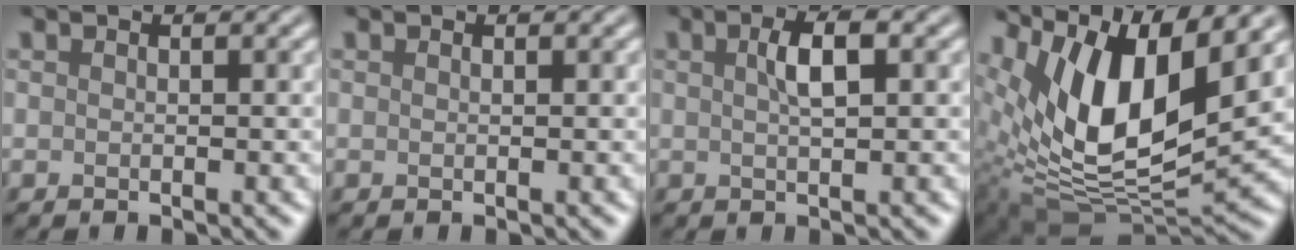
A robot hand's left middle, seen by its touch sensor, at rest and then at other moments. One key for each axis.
{"total": 0.0}
{"total": 2.7, "fx": 0.8, "fy": 0.7, "fz": 2.5, "tx": -0.044, "ty": 0.007, "tz": 0.012}
{"total": 12.5, "fx": 5.4, "fy": 5.2, "fz": 10.0, "tx": -0.185, "ty": -0.002, "tz": 0.103}